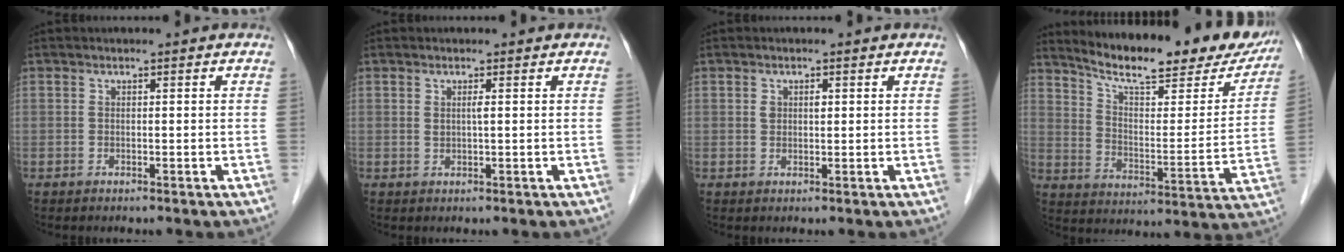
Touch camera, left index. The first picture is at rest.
{"total": 0.9, "force": [0.3, 0.0, 0.8], "torque": [-0.021, 0.001, 0.006]}
{"total": 1.4, "force": [0.5, 0.9, 1.0], "torque": [-0.018, 0.004, 0.010]}
{"total": 22.7, "force": [19.8, 4.4, 10.2], "torque": [-0.148, -0.034, 0.268]}